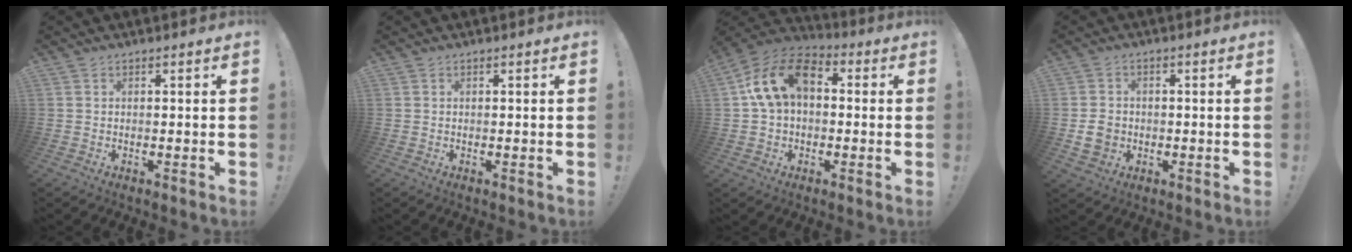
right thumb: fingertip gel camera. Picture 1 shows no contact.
{"total": 0.0}
{"total": 15.3, "force": [3.6, 9.9, 11.2], "torque": [-0.210, 0.015, 0.068]}
{"total": 6.0, "force": [-1.0, 5.0, 3.1], "torque": [-0.046, 0.006, -0.016]}